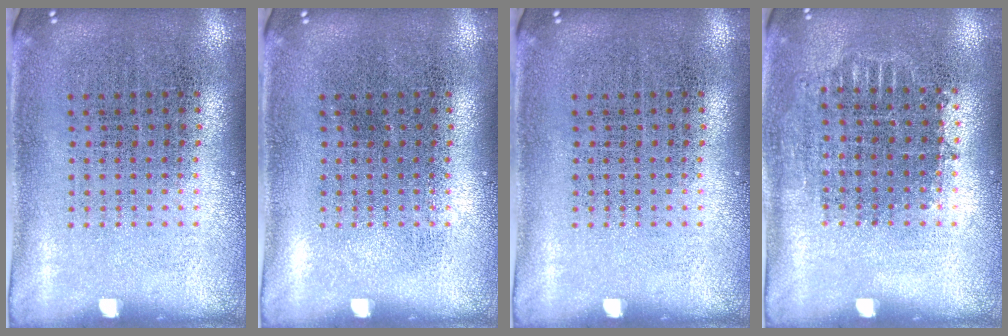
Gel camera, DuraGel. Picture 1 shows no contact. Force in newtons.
{"total": 0.0}
{"total": 0.0}
{"total": 0.7, "press": 0.7, "slide": 0.2}